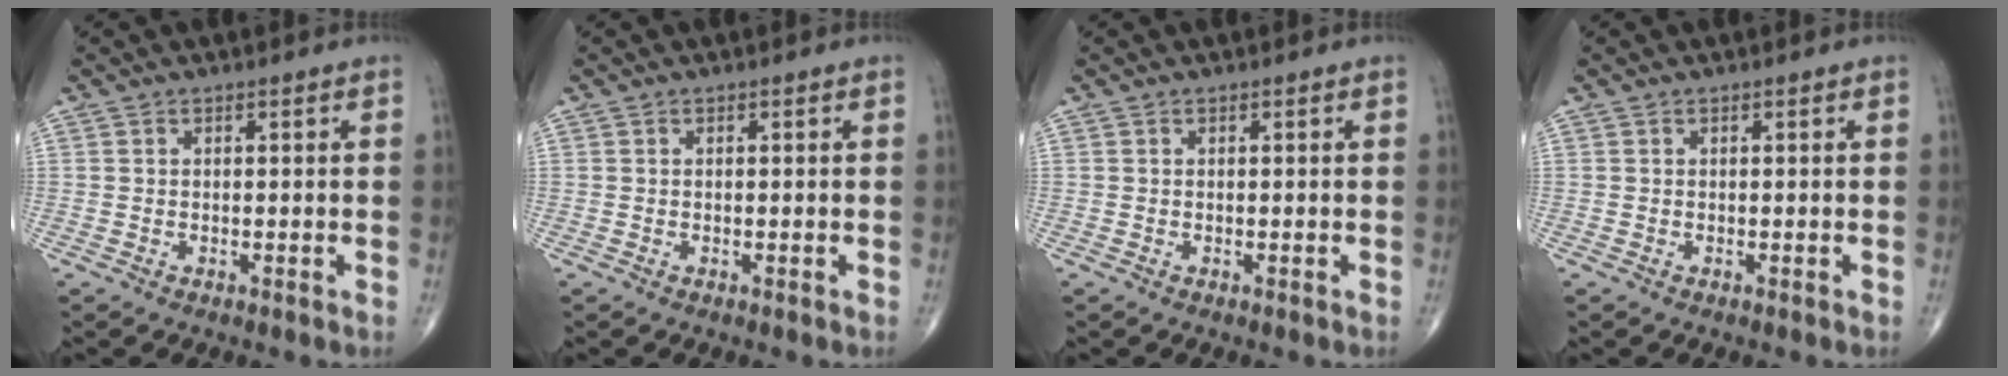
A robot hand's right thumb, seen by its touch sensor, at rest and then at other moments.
{"total": 0.0}
{"total": 0.0}
{"total": 0.0}